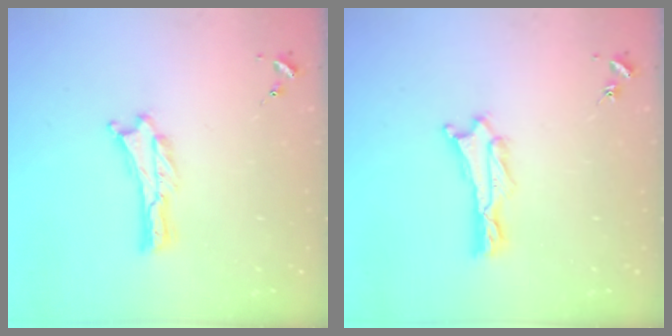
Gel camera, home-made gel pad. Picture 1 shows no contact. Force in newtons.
{"total": 1.0, "press": 1.0, "slide": 0.1}